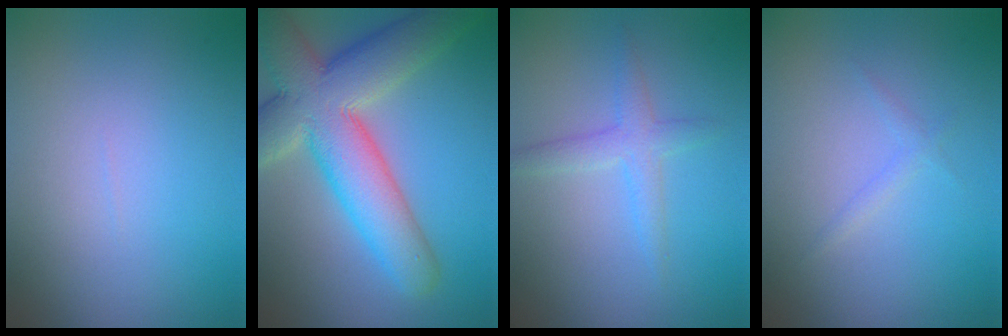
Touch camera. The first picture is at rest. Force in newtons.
{"total": 10.7, "press": 10.6, "slide": 0.8}
{"total": 2.2, "press": 2.2, "slide": 0.1}
{"total": 0.8, "press": 0.8, "slide": 0.1}